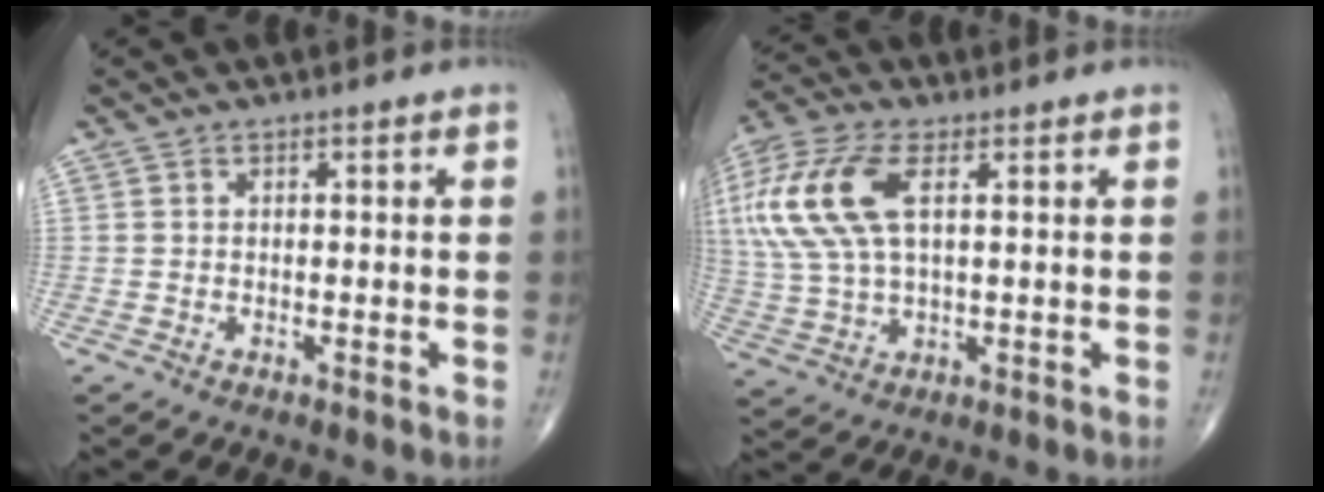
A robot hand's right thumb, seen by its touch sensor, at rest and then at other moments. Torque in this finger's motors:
{"motor_torque": [0.58, 1.96, 1.92, 0.32, 0.63]}